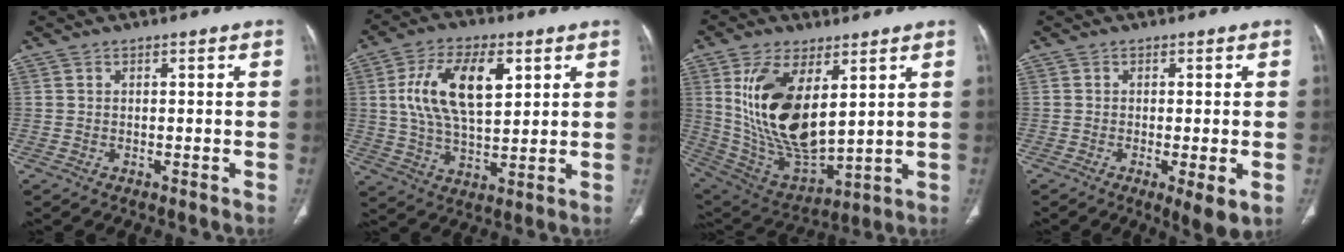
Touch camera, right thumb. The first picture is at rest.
{"total": 15.3, "force": [4.3, 7.6, 12.5], "torque": [-0.222, -0.005, 0.083]}
{"total": 19.8, "force": [5.6, 9.7, 16.3], "torque": [-0.301, -0.030, 0.125]}
{"total": 5.4, "force": [-1.6, 1.1, 5.0], "torque": [-0.085, -0.017, -0.027]}